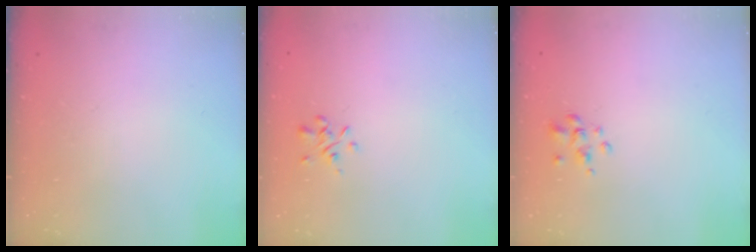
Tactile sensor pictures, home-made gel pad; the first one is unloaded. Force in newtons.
{"total": 0.9, "press": 0.7, "slide": 0.5}
{"total": 1.5, "press": 1.5, "slide": 0.5}